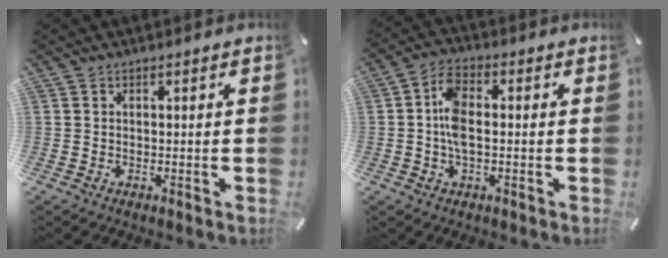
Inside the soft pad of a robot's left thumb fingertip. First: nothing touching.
{"total": 6.9, "force": [-0.4, 3.6, 5.9], "torque": [-0.130, 0.002, -0.011]}